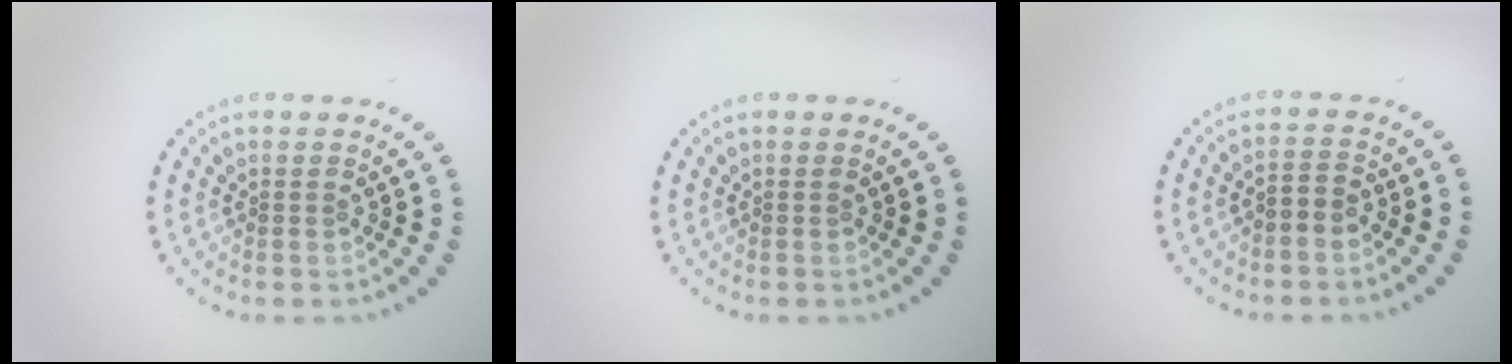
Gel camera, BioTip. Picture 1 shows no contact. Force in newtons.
{"total": 0.0}
{"total": 1.6, "press": 1.3, "slide": 0.9}